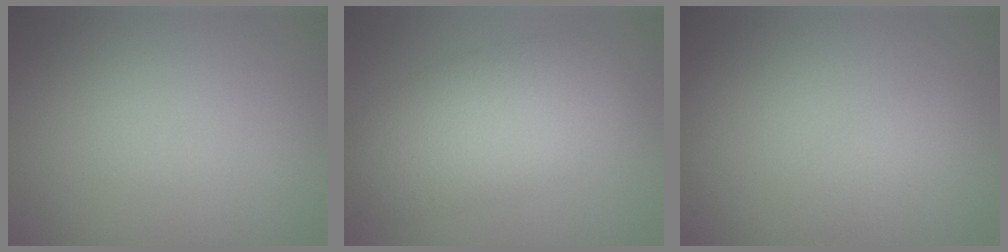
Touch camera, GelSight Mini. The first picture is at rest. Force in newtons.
{"total": 8.2, "press": 8.2, "slide": 0.3}
{"total": 1.3, "press": 1.3, "slide": 0.0}